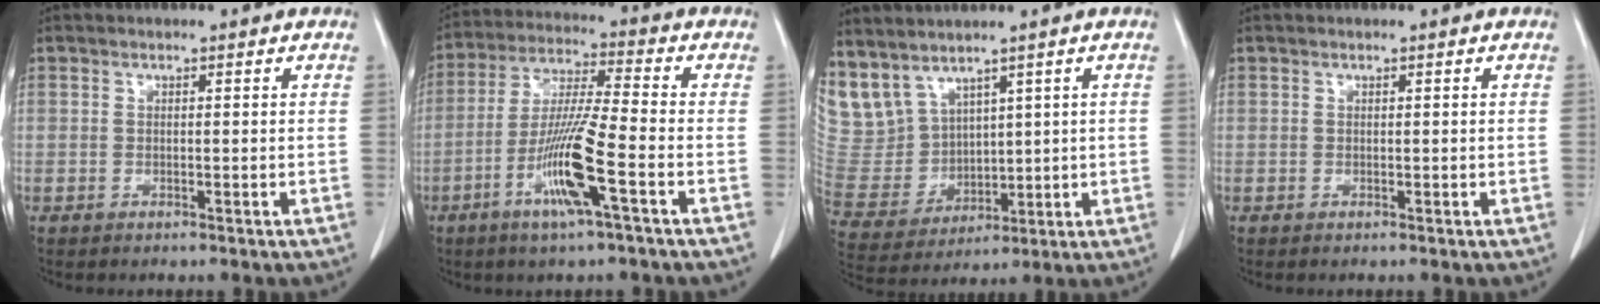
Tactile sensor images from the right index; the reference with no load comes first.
{"total": 11.6, "force": [-4.7, -0.2, 10.6], "torque": [-0.212, -0.011, -0.093]}
{"total": 9.8, "force": [7.4, 5.7, 3.0], "torque": [-0.086, 0.013, 0.179]}
{"total": 0.0}